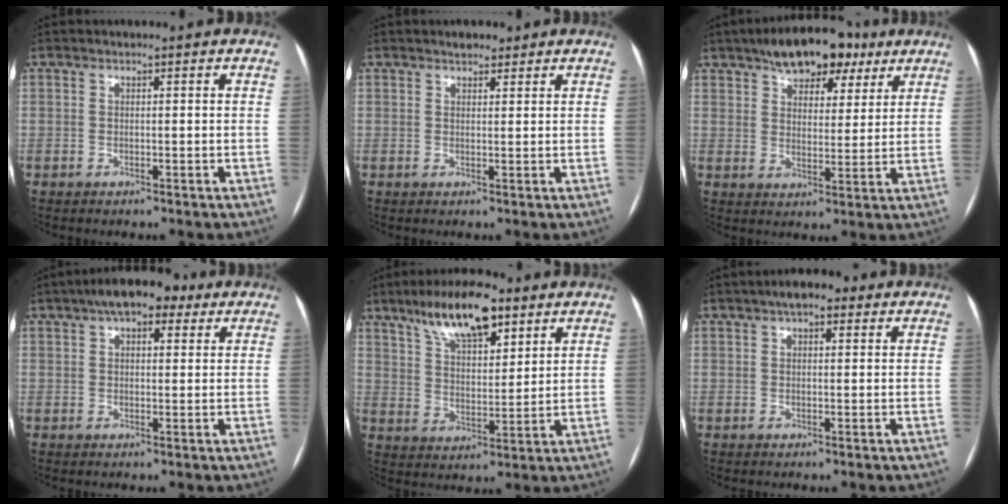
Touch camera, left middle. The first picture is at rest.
{"total": 2.3, "force": [1.8, 1.1, 0.9], "torque": [-0.015, 0.005, 0.025]}
{"total": 12.7, "force": [8.5, 6.0, 7.3], "torque": [-0.103, 0.029, 0.132]}
{"total": 8.8, "force": [5.3, 3.9, 5.9], "torque": [-0.091, 0.030, 0.078]}
{"total": 12.2, "force": [8.0, 4.0, 8.3], "torque": [-0.145, 0.013, 0.142]}
{"total": 4.8, "force": [2.8, 2.0, 3.3], "torque": [-0.050, 0.020, 0.037]}